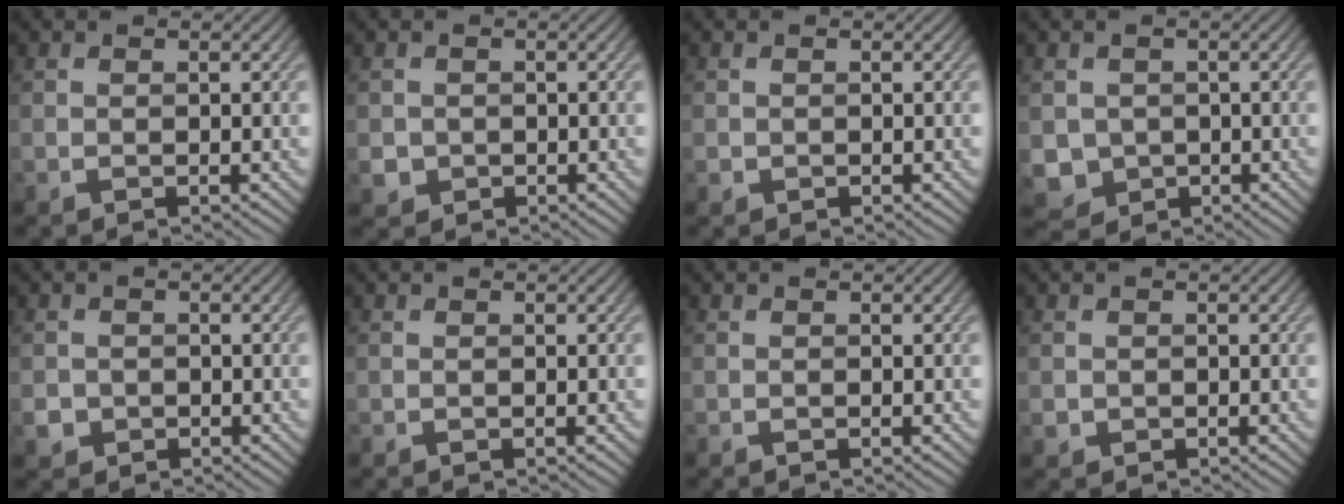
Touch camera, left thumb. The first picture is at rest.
{"total": 2.0, "force": [-0.5, 2.0, 0.4], "torque": [-0.009, -0.009, -0.009]}
{"total": 0.6, "force": [-0.1, 0.6, 0.1], "torque": [-0.001, -0.006, -0.003]}
{"total": 3.7, "force": [-0.3, 3.5, 1.1], "torque": [-0.040, -0.018, -0.010]}
{"total": 2.0, "force": [-0.7, 1.8, 0.5], "torque": [-0.009, -0.007, -0.014]}
{"total": 0.0}
{"total": 0.0}
{"total": 1.0, "force": [-0.1, 0.9, 0.1], "torque": [-0.003, -0.007, -0.001]}